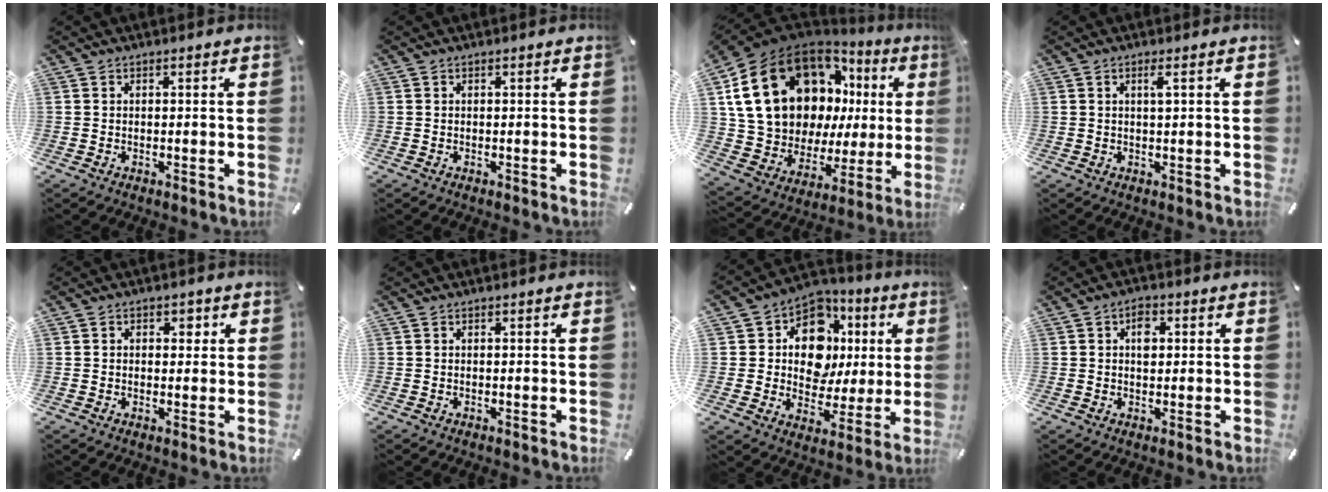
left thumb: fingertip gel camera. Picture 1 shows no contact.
{"total": 0.0}
{"total": 23.9, "force": [8.5, 16.5, 15.1], "torque": [-0.285, -0.047, 0.179]}
{"total": 2.1, "force": [0.6, 0.2, 2.0], "torque": [-0.040, 0.000, 0.009]}
{"total": 2.2, "force": [0.3, 2.0, 1.1], "torque": [-0.001, -0.003, -0.004]}
{"total": 0.0}
{"total": 14.1, "force": [3.4, 11.2, 7.9], "torque": [-0.125, -0.019, 0.068]}
{"total": 3.8, "force": [0.8, 2.7, 2.6], "torque": [-0.025, -0.003, 0.005]}